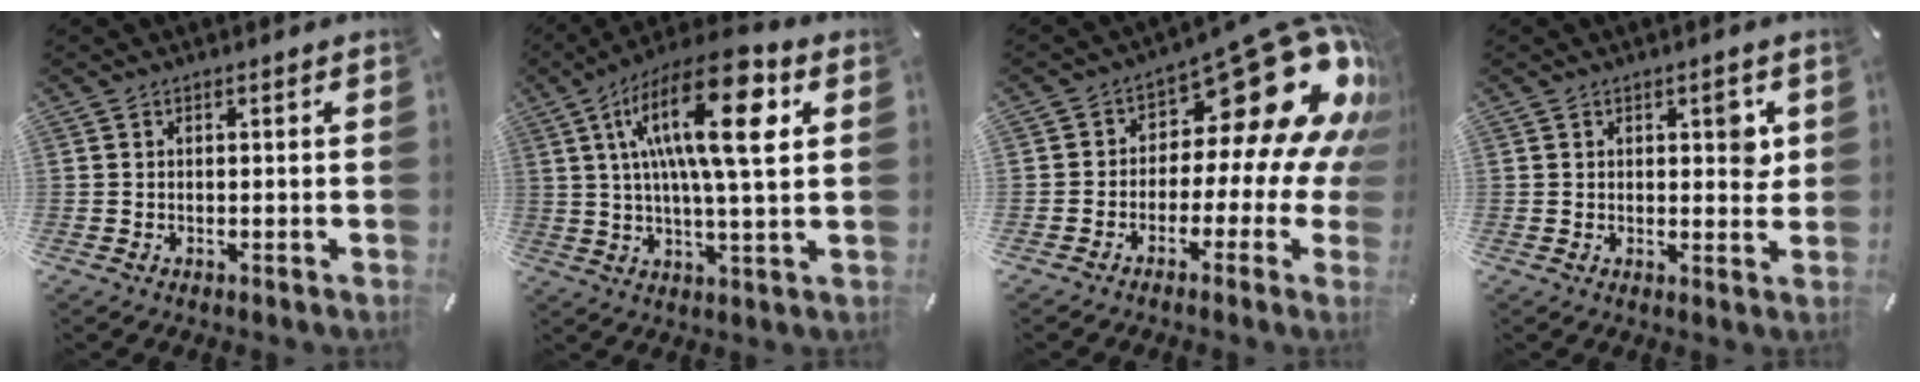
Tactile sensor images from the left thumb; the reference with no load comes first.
{"total": 20.2, "force": [6.4, 5.7, 18.3], "torque": [-0.332, -0.014, 0.088]}
{"total": 21.7, "force": [9.1, 10.7, 16.6], "torque": [-0.229, -0.075, 0.154]}
{"total": 4.1, "force": [1.5, 2.2, 3.1], "torque": [-0.025, -0.009, 0.015]}